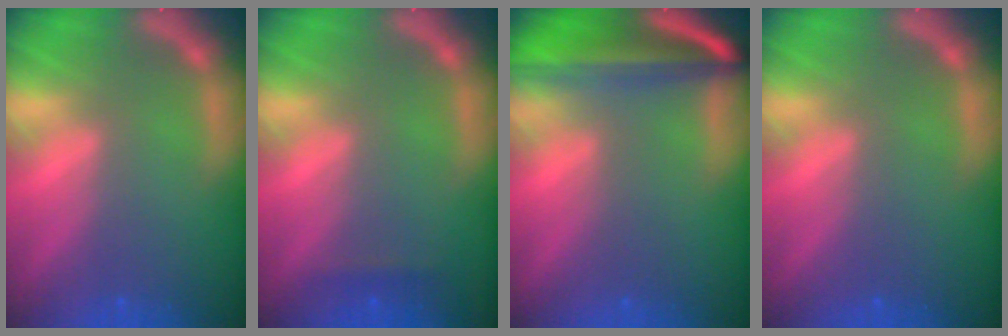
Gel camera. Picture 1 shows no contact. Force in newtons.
{"total": 0.9}
{"total": 10.0}
{"total": 0.0}